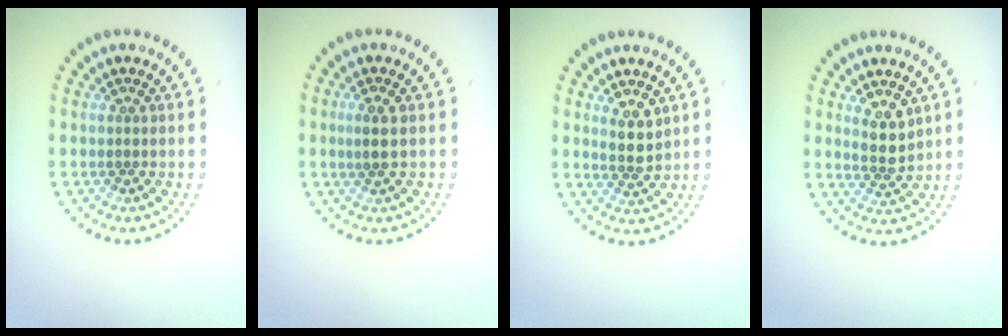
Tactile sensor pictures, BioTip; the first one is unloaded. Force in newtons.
{"total": 1.6, "press": 1.5, "slide": 0.6}
{"total": 2.3, "press": 2.0, "slide": 1.1}
{"total": 2.4, "press": 2.2, "slide": 1.1}